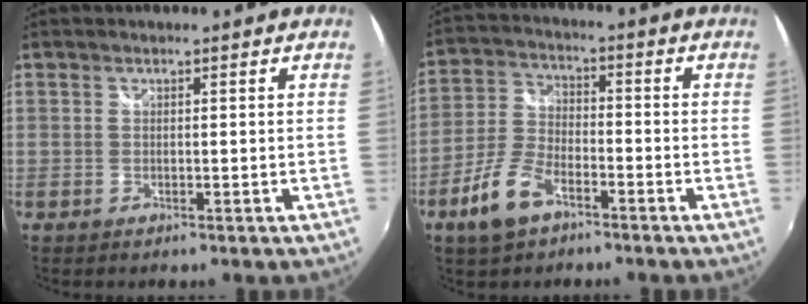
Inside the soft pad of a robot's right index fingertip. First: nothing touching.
{"total": 9.2, "force": [-5.6, 4.4, 5.9], "torque": [-0.133, 0.003, -0.106]}